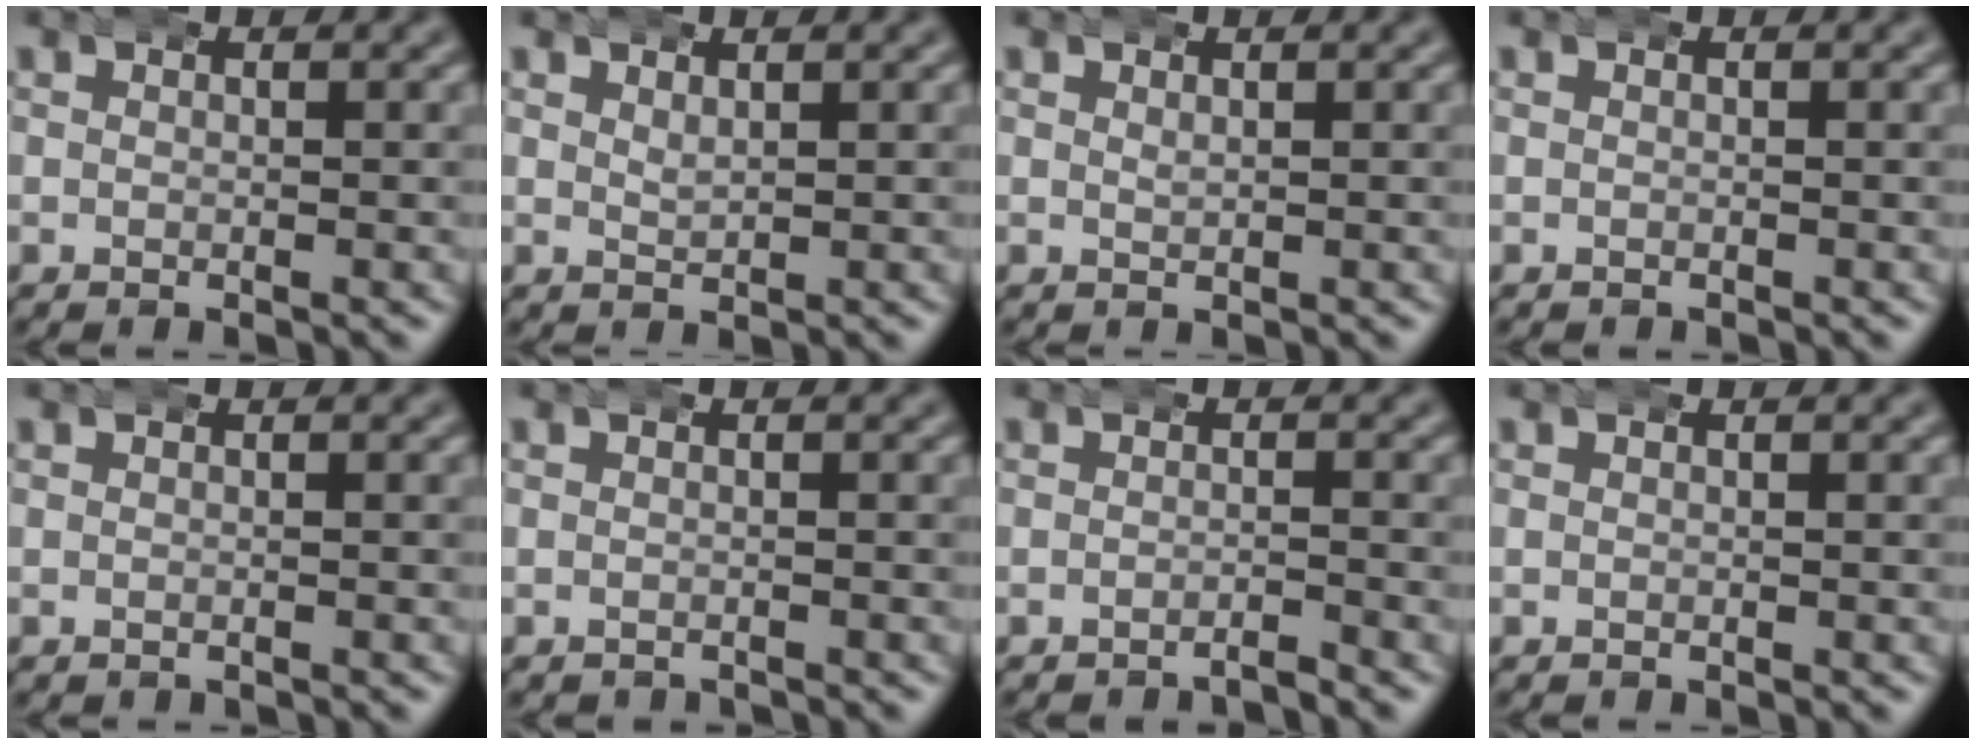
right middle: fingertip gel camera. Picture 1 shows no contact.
{"total": 1.1, "force": [0.8, 0.5, 0.5], "torque": [-0.010, -0.003, 0.017]}
{"total": 0.7, "force": [0.4, 0.4, 0.4], "torque": [-0.004, 0.000, 0.008]}
{"total": 0.0}
{"total": 0.6, "force": [-0.5, 0.2, 0.0], "torque": [-0.004, -0.005, -0.004]}
{"total": 1.1, "force": [-1.1, 0.2, -0.1], "torque": [-0.001, -0.006, -0.012]}
{"total": 0.9, "force": [-0.9, 0.0, 0.1], "torque": [0.006, 0.004, -0.022]}
{"total": 0.0}